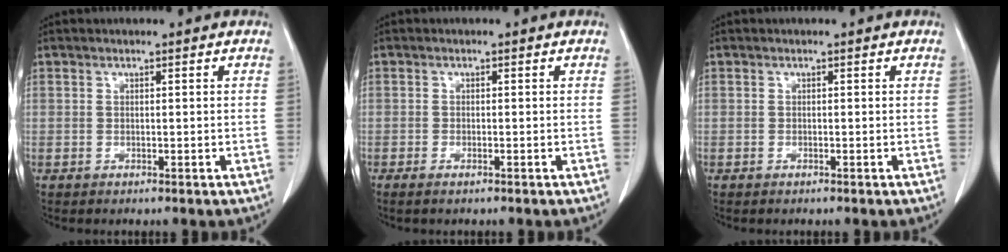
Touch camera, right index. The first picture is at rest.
{"total": 1.0, "force": [-0.7, 0.1, 0.8], "torque": [-0.016, -0.002, -0.009]}
{"total": 0.0}